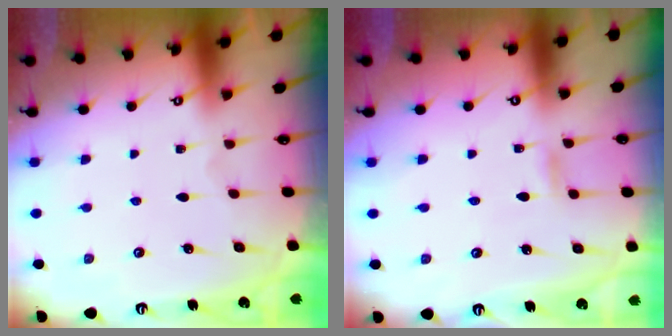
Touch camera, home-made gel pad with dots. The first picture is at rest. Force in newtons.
{"total": 4.6, "press": 4.6, "slide": 0.5}